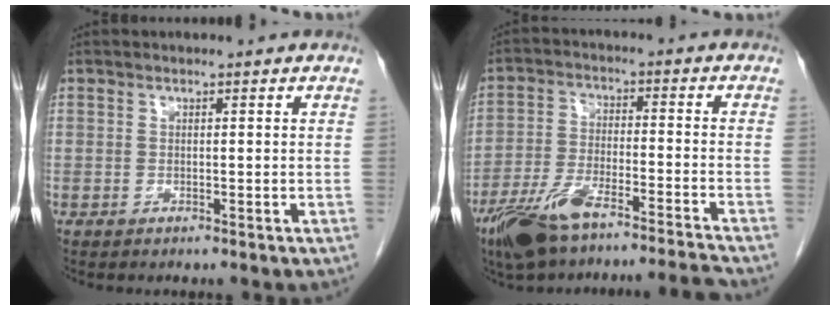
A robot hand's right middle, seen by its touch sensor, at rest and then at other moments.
{"total": 12.9, "force": [-10.7, 0.3, 7.2], "torque": [-0.133, -0.006, -0.185]}